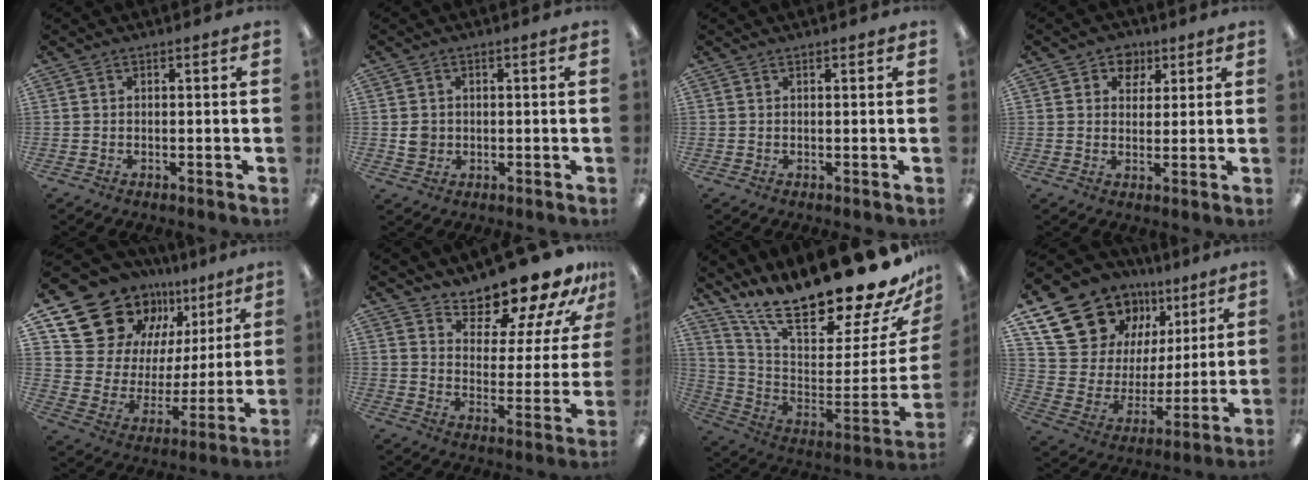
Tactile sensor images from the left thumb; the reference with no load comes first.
{"total": 3.3, "force": [0.3, 3.1, 0.9], "torque": [-0.004, -0.002, 0.002]}
{"total": 0.6, "force": [0.5, 0.2, 0.1], "torque": [0.006, -0.003, 0.008]}
{"total": 5.2, "force": [3.1, 4.0, 1.1], "torque": [-0.008, -0.013, 0.051]}
{"total": 19.5, "force": [14.9, 11.6, 4.9], "torque": [-0.109, -0.112, 0.286]}
{"total": 15.1, "force": [13.9, 3.9, 4.6], "torque": [-0.073, -0.116, 0.237]}
{"total": 21.3, "force": [17.1, 4.0, 12.0], "torque": [-0.188, -0.147, 0.279]}
{"total": 20.5, "force": [13.7, 13.3, 7.6], "torque": [-0.141, -0.081, 0.268]}